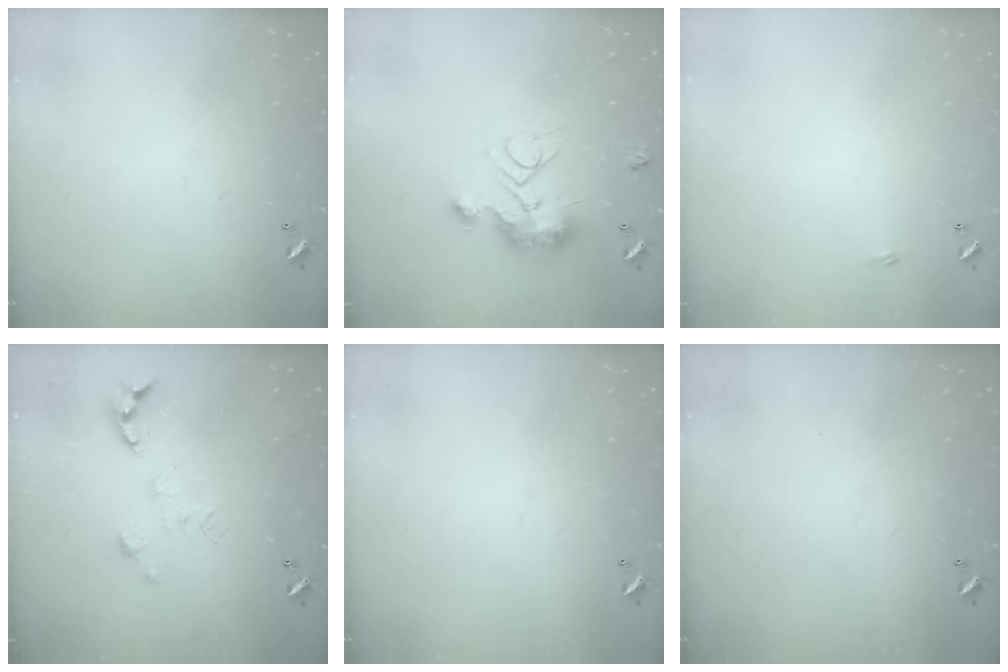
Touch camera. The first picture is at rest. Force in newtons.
{"total": 18.1, "press": 18.1, "slide": 0.6}
{"total": 2.2, "press": 2.1, "slide": 0.4}
{"total": 0.0}
{"total": 0.0}
{"total": 0.0}